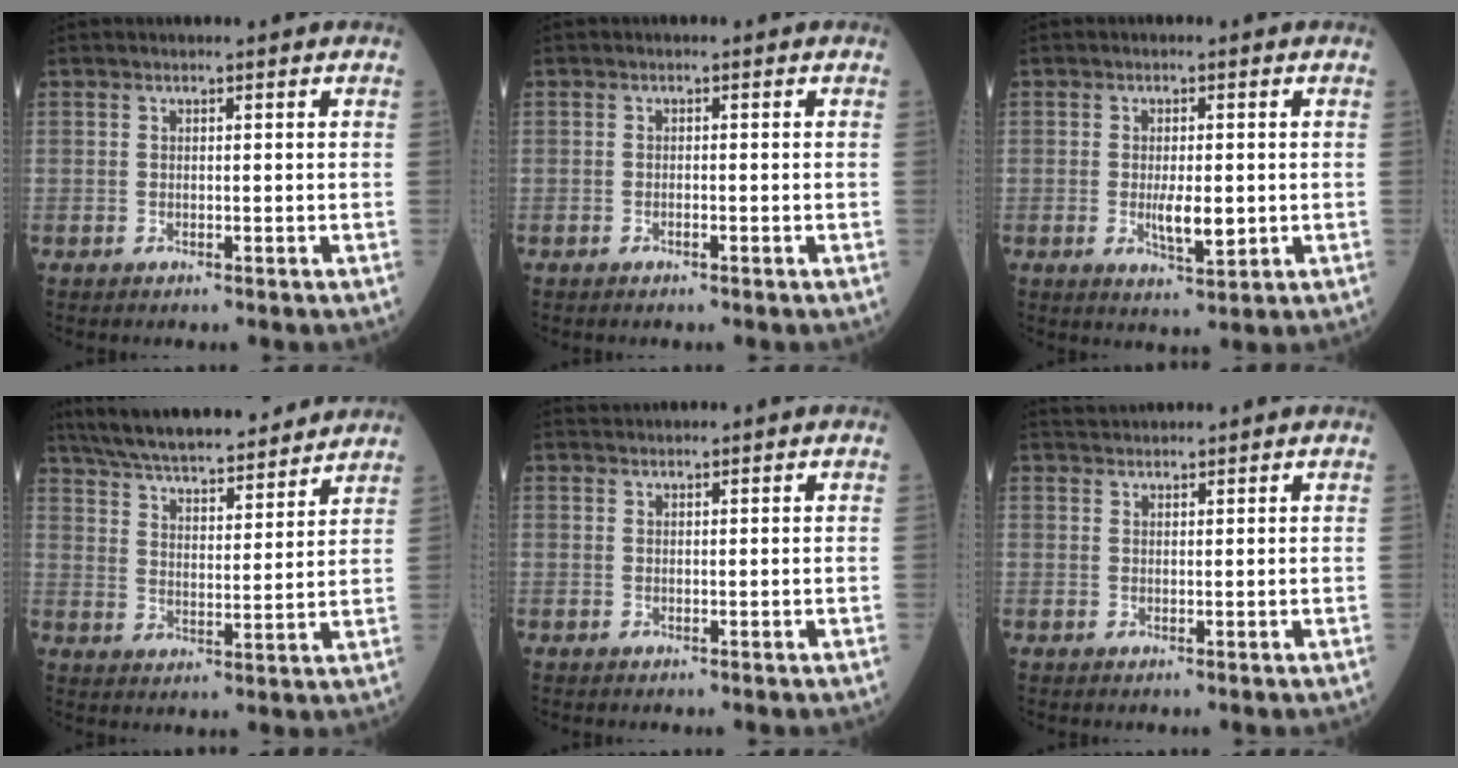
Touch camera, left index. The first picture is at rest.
{"total": 0.7, "force": [-0.5, 0.1, 0.5], "torque": [-0.012, 0.001, -0.006]}
{"total": 4.7, "force": [-0.5, 1.4, 4.4], "torque": [-0.083, -0.007, -0.003]}
{"total": 20.9, "force": [18.8, 3.4, 8.6], "torque": [-0.148, 0.026, 0.280]}
{"total": 1.2, "force": [1.2, -0.2, -0.1], "torque": [-0.003, 0.015, 0.029]}
{"total": 3.0, "force": [3.0, -0.1, 0.4], "torque": [-0.008, 0.030, 0.058]}